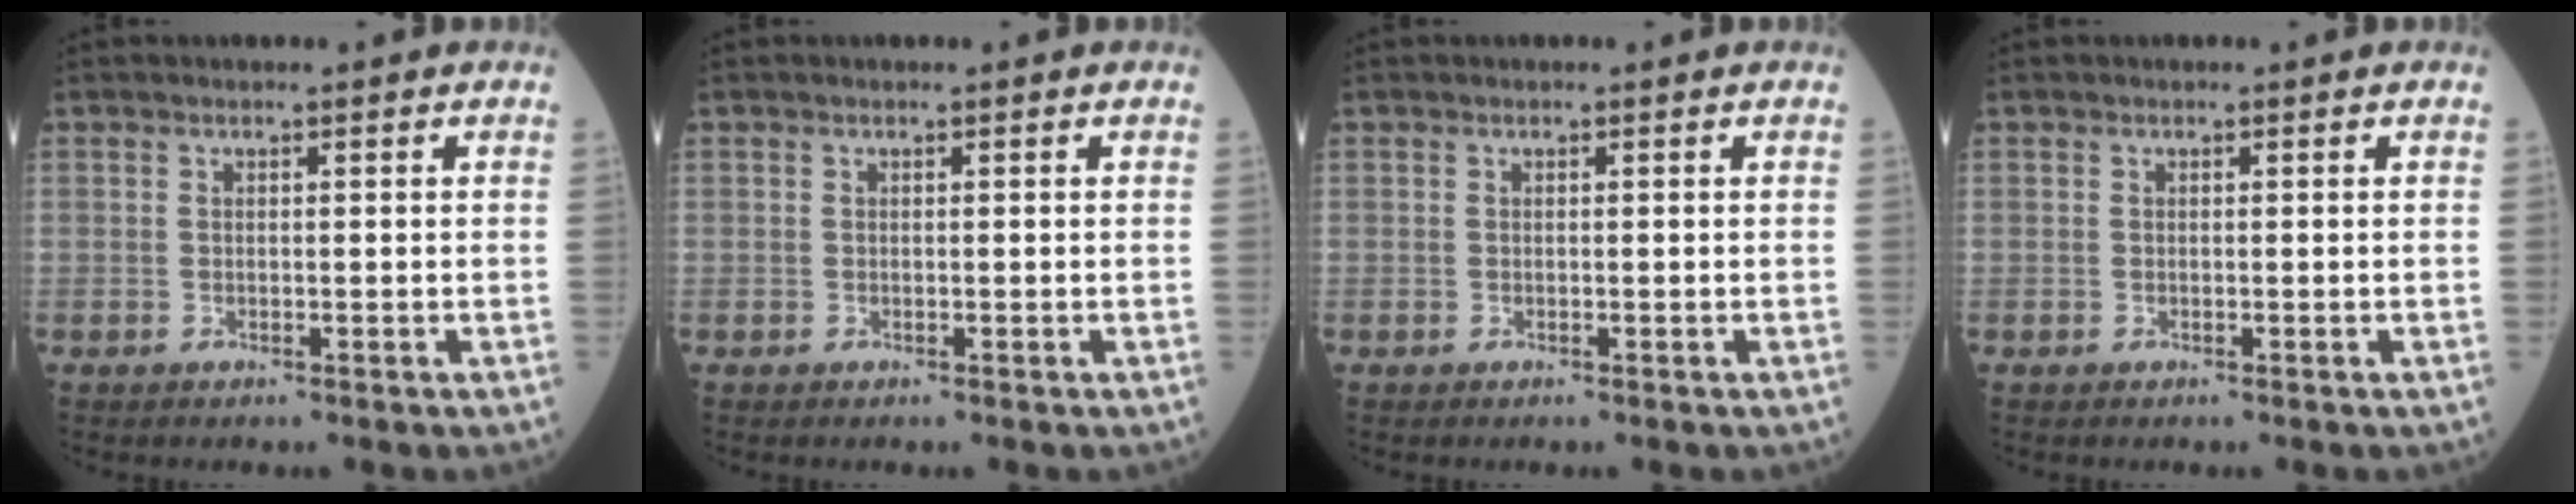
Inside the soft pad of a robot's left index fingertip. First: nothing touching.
{"total": 0.0}
{"total": 0.0}
{"total": 0.0}